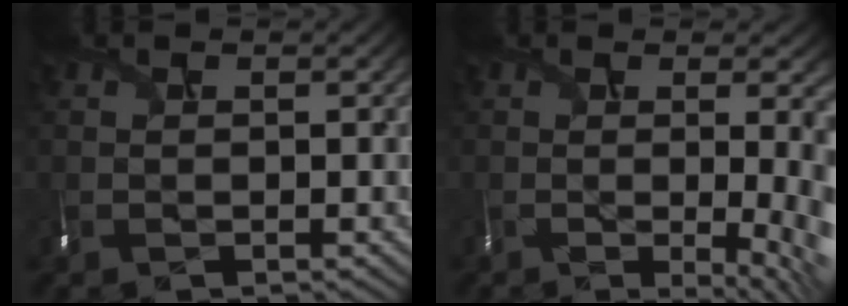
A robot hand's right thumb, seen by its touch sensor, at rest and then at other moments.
{"total": 11.0, "force": [-1.1, 4.0, 10.1], "torque": [-0.085, -0.003, -0.010]}